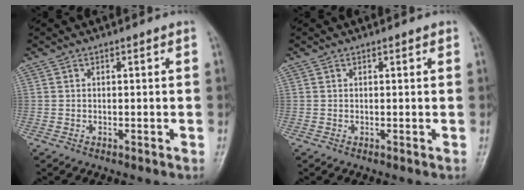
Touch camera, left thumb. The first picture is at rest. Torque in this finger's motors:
{"motor_torque": [-0.12, -0.02, -0.05, 0.14, 0.02]}